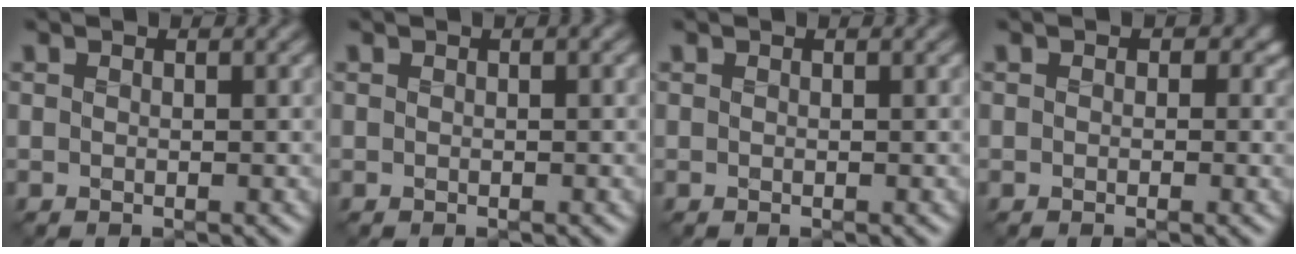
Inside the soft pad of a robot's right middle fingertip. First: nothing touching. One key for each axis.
{"total": 0.0}
{"total": 0.0}
{"total": 2.1, "fx": 0.7, "fy": 1.7, "fz": 1.1, "tx": -0.025, "ty": 0.002, "tz": 0.002}